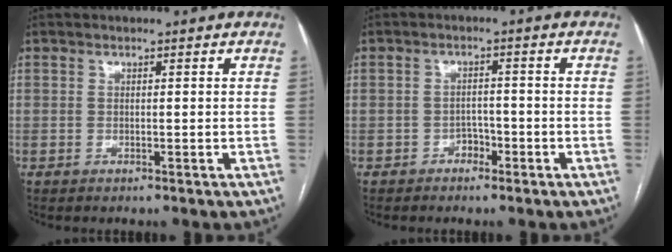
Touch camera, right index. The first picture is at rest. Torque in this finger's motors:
{"motor_torque": [0.22, 0.17, -0.08, -0.01]}